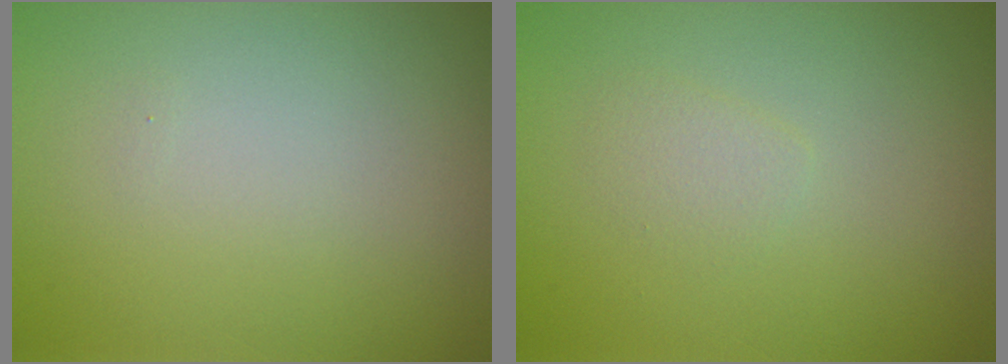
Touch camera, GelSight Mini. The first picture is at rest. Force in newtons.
{"total": 1.0, "press": 1.0, "slide": 0.1}